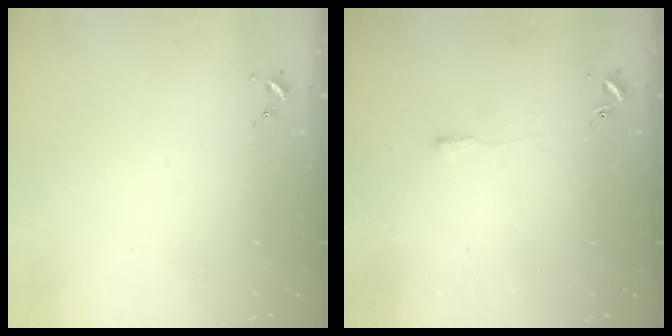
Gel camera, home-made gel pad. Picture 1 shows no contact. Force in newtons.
{"total": 2.5, "press": 2.5, "slide": 0.5}